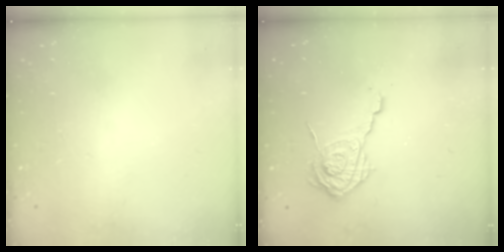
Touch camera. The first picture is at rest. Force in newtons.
{"total": 12.8, "press": 12.8, "slide": 0.9}